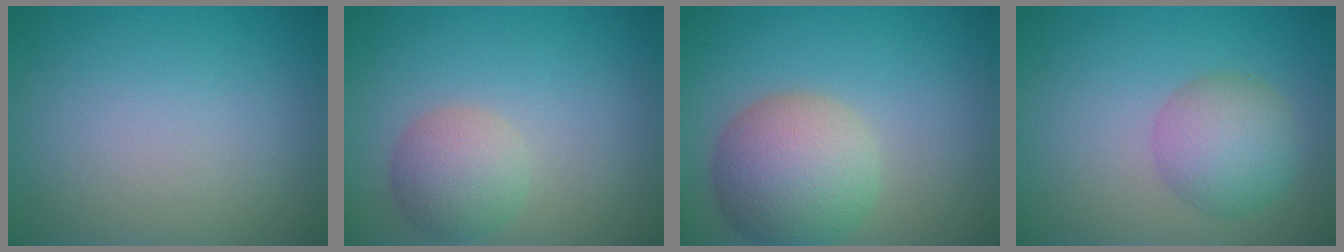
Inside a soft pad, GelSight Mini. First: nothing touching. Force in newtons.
{"total": 3.6, "press": 3.6, "slide": 0.2}
{"total": 7.0, "press": 6.9, "slide": 0.6}
{"total": 4.3, "press": 4.3, "slide": 0.2}